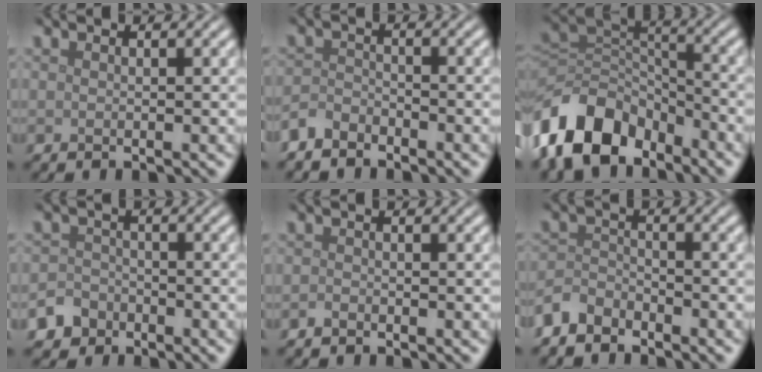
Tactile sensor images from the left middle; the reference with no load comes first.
{"total": 2.2, "force": [-1.9, 0.9, 0.4], "torque": [-0.008, 0.003, -0.047]}
{"total": 10.3, "force": [-6.4, 6.3, 5.1], "torque": [-0.097, -0.005, -0.135]}
{"total": 3.5, "force": [-2.5, 2.4, 0.3], "torque": [0.013, -0.001, -0.049]}
{"total": 0.6, "force": [-0.5, 0.2, 0.2], "torque": [-0.003, -0.001, -0.011]}
{"total": 2.7, "force": [-2.4, 1.1, 0.4], "torque": [-0.008, 0.004, -0.059]}